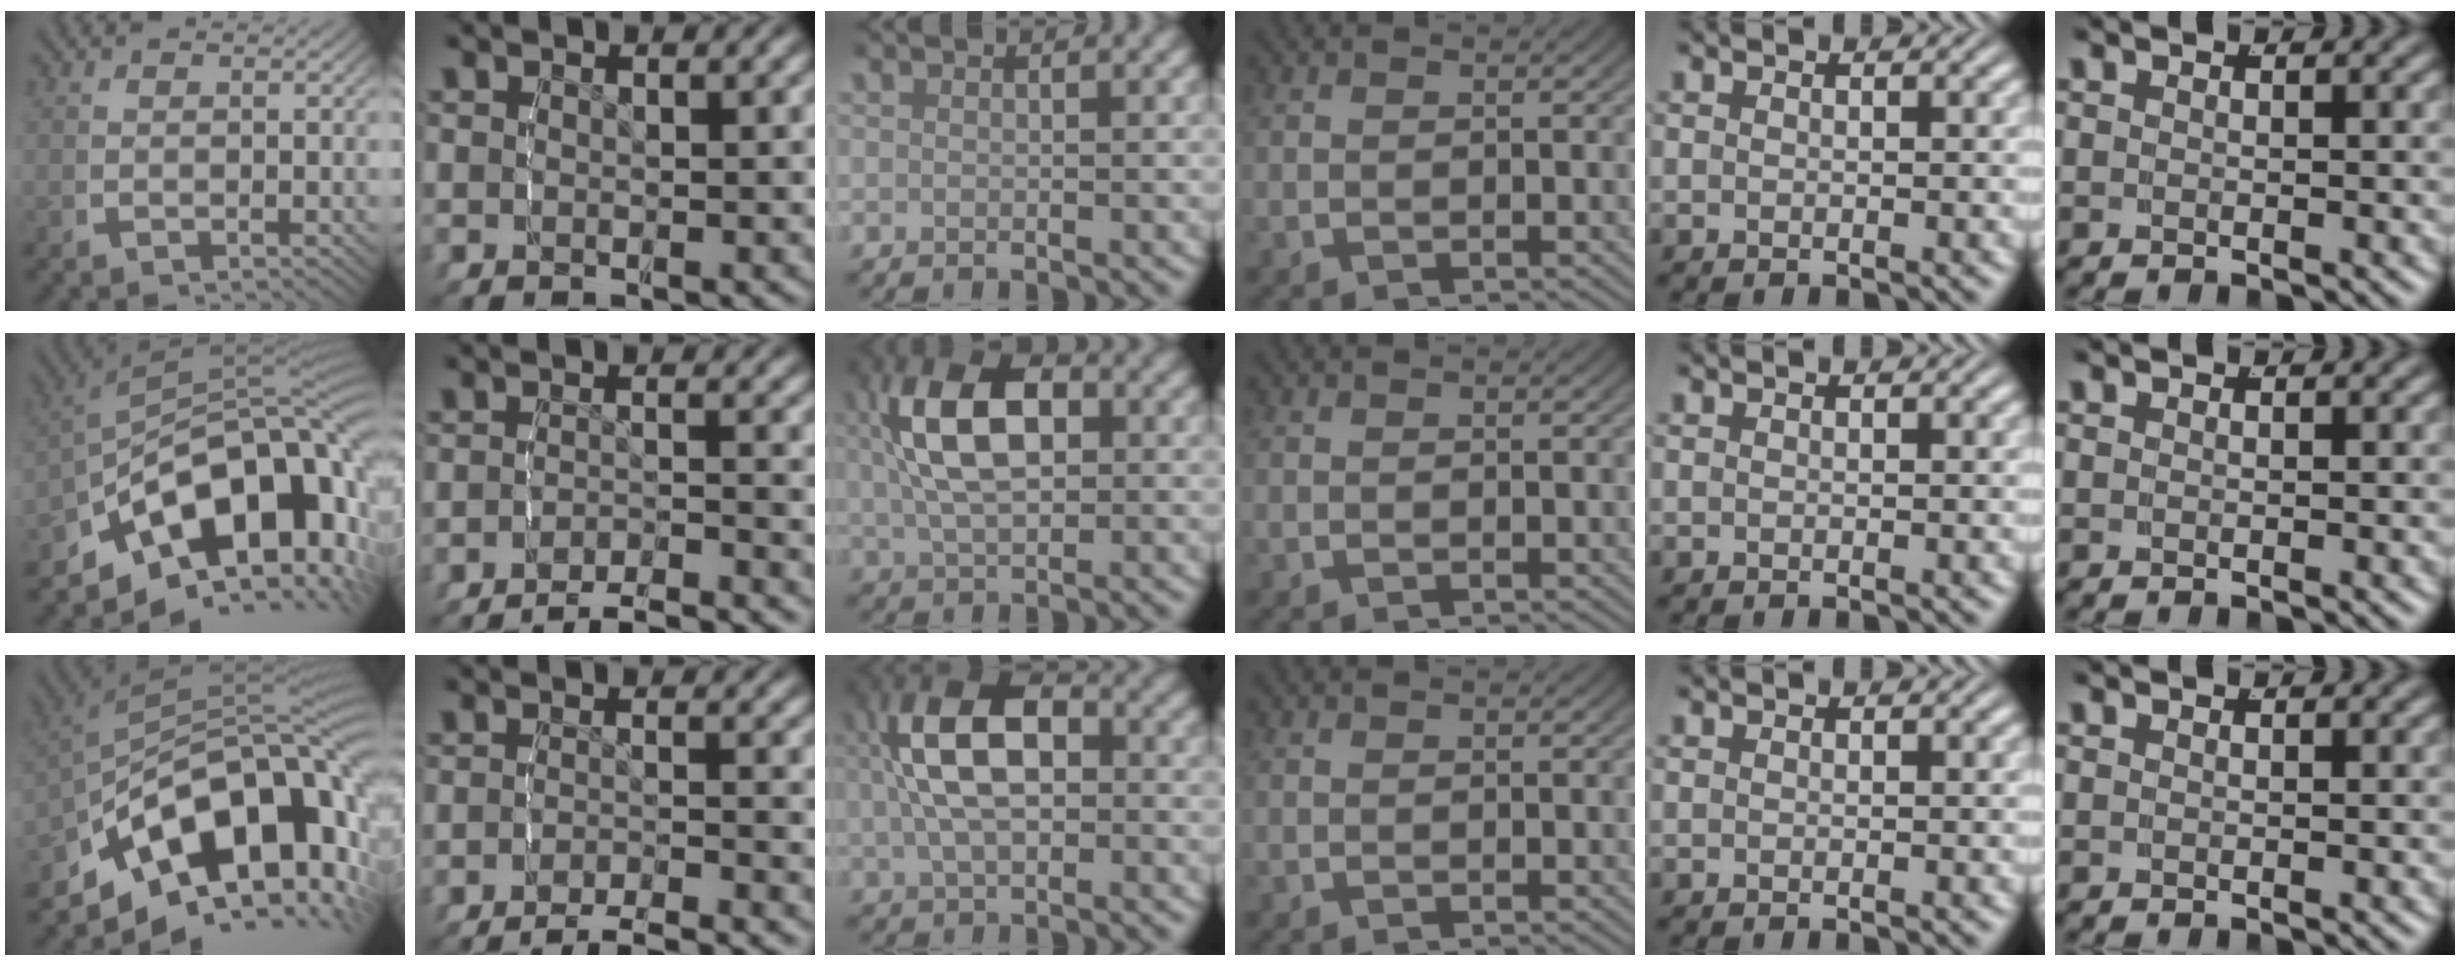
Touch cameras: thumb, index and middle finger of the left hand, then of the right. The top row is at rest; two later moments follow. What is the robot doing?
{"motion": "lift_and_place", "object": "legos"}